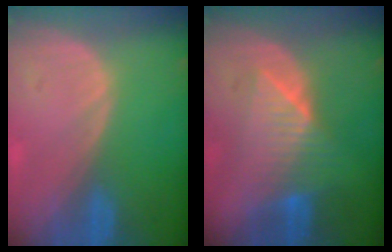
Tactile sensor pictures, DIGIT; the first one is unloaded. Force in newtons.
{"total": 6.9, "press": 6.8, "slide": 0.9}